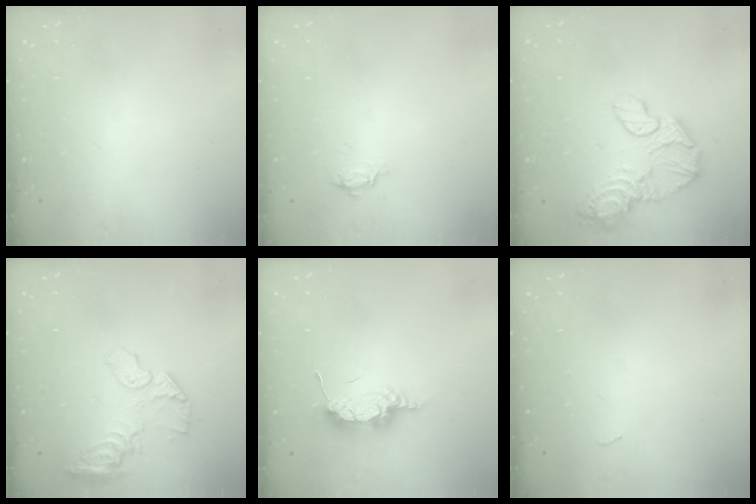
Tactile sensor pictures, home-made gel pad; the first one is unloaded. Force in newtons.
{"total": 3.7, "press": 3.6, "slide": 0.4}
{"total": 13.8, "press": 13.7, "slide": 1.8}
{"total": 10.4, "press": 10.3, "slide": 1.6}
{"total": 11.2, "press": 8.7, "slide": 7.0}
{"total": 3.5, "press": 3.2, "slide": 1.5}